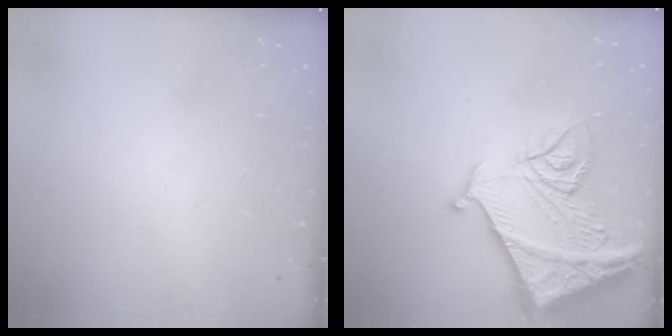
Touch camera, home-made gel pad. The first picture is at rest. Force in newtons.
{"total": 18.9, "press": 18.7, "slide": 2.3}